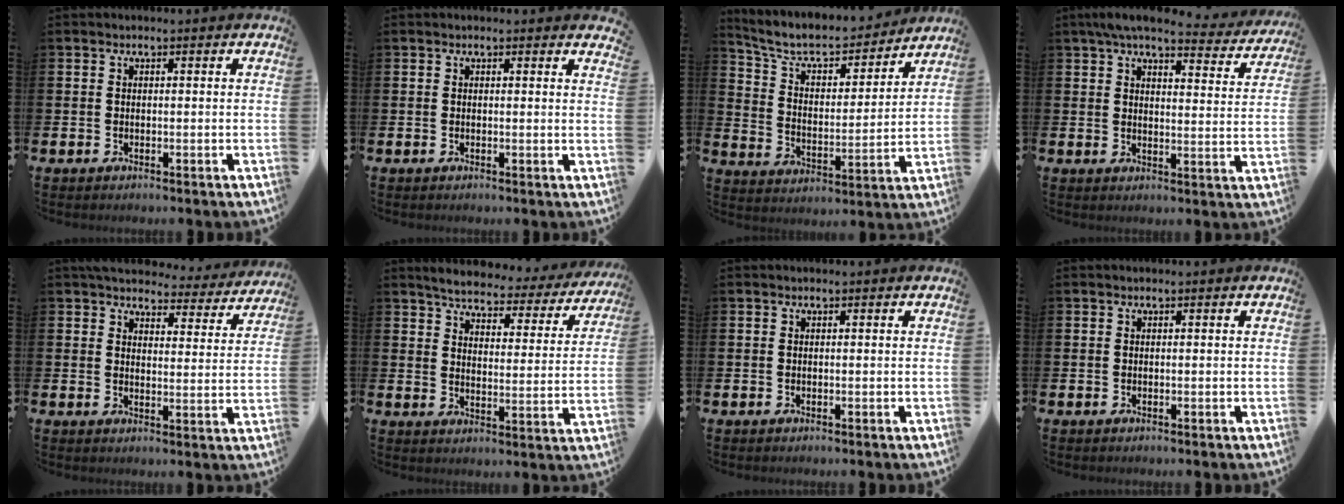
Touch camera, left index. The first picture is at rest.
{"total": 0.6, "force": [0.6, 0.0, 0.1], "torque": [0.000, 0.000, 0.012]}
{"total": 7.6, "force": [6.9, 2.1, 2.4], "torque": [-0.075, -0.052, 0.116]}
{"total": 5.5, "force": [4.8, 1.1, 2.4], "torque": [-0.051, -0.026, 0.078]}
{"total": 5.0, "force": [4.7, 1.3, 0.6], "torque": [-0.029, -0.035, 0.081]}
{"total": 4.7, "force": [4.4, 0.7, 1.3], "torque": [-0.040, -0.037, 0.067]}
{"total": 0.0}
{"total": 0.0}